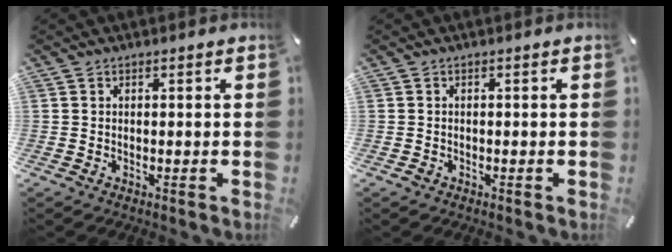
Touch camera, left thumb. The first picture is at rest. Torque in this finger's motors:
{"motor_torque": [0.06, 0.13, 0.10, 0.04, -0.01]}